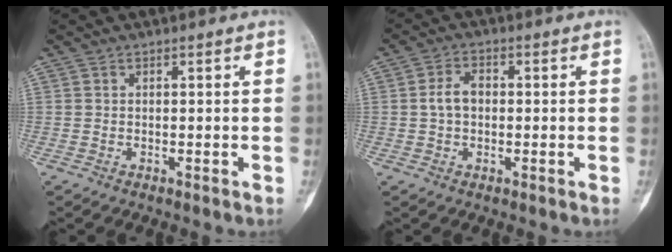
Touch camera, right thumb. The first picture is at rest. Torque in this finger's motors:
{"motor_torque": [0.48, 0.47, 0.33, -0.21, -0.02]}